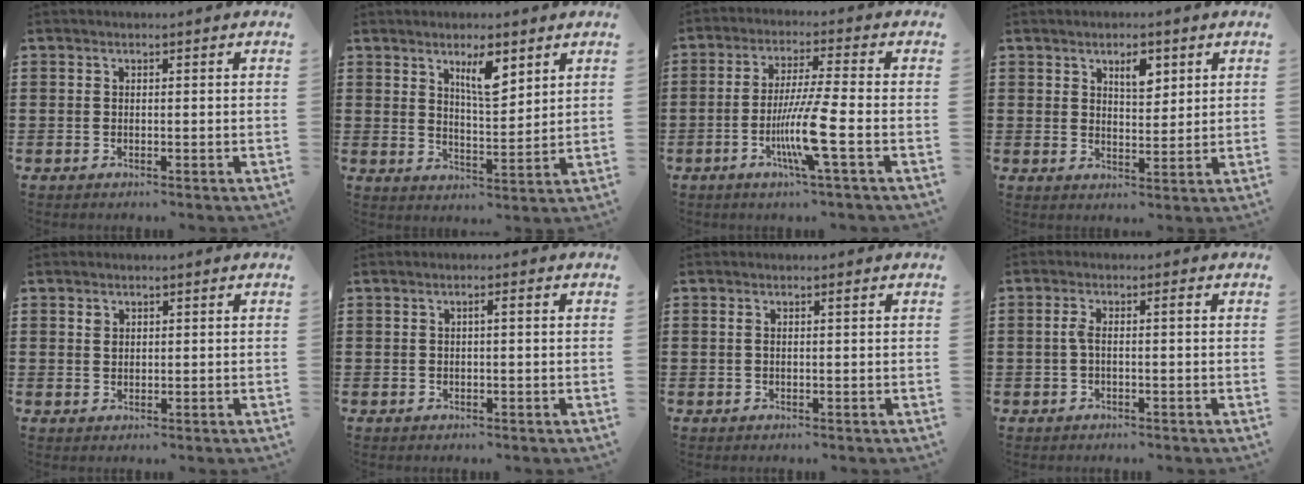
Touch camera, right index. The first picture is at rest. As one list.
[{"total": 6.2, "force": [3.8, 1.7, 4.6], "torque": [-0.083, -0.004, 0.062]}, {"total": 9.1, "force": [-3.1, -0.1, 8.6], "torque": [-0.170, -0.019, -0.061]}, {"total": 4.0, "force": [2.4, 1.8, 2.7], "torque": [-0.035, -0.002, 0.036]}, {"total": 1.2, "force": [0.6, 0.9, 0.5], "torque": [-0.013, 0.003, 0.012]}, {"total": 1.0, "force": [0.0, 0.0, 1.0], "torque": [-0.017, -0.002, -0.001]}, {"total": 0.8, "force": [0.2, 0.1, 0.7], "torque": [-0.015, 0.000, 0.004]}, {"total": 2.4, "force": [-0.3, 0.4, 2.3], "torque": [-0.057, -0.003, -0.012]}]